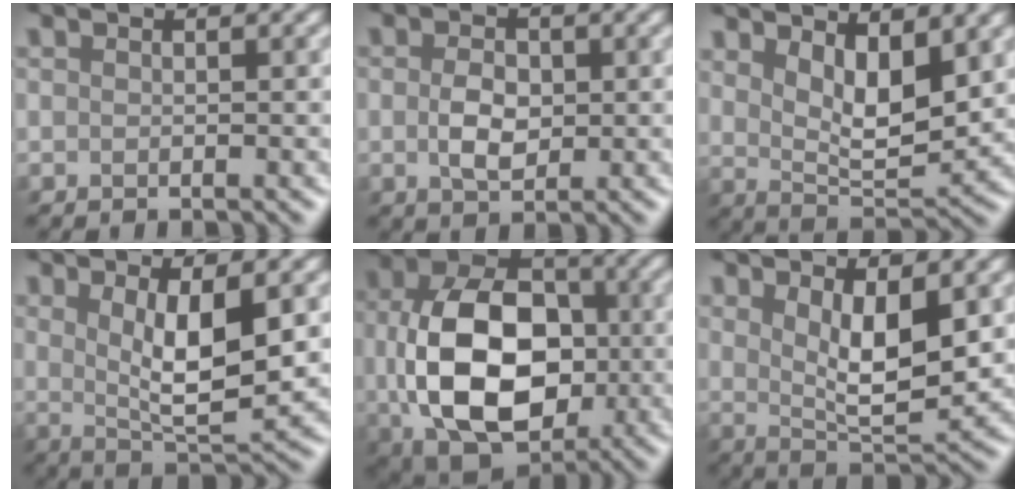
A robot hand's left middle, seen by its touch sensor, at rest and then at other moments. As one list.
[{"total": 2.3, "force": [0.1, 1.5, 1.7], "torque": [-0.044, 0.000, 0.006]}, {"total": 4.5, "force": [2.3, 1.7, 3.6], "torque": [-0.070, -0.013, 0.050]}, {"total": 5.6, "force": [1.1, 1.1, 5.4], "torque": [-0.096, -0.008, 0.028]}, {"total": 12.8, "force": [-0.4, 8.9, 9.2], "torque": [-0.182, -0.016, 0.004]}, {"total": 4.8, "force": [1.6, 1.2, 4.4], "torque": [-0.082, -0.013, 0.037]}]